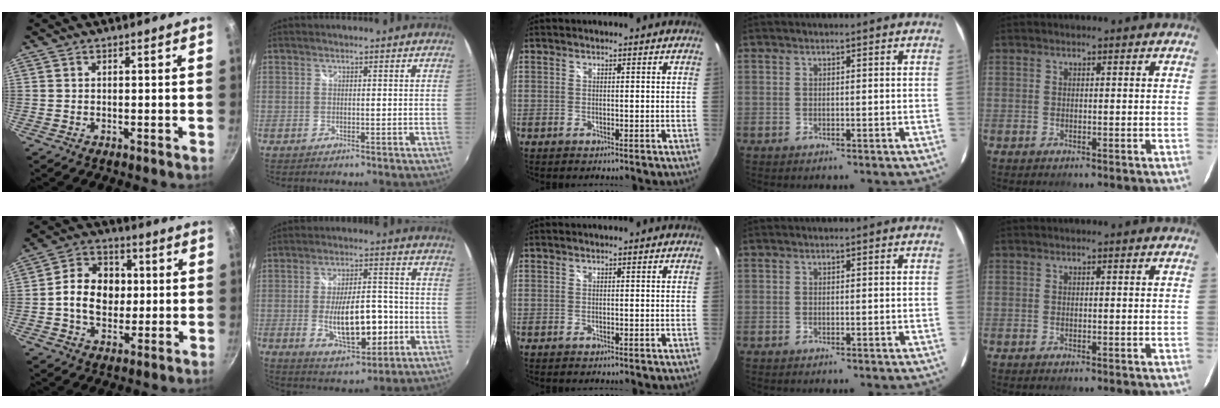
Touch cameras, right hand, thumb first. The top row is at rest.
{"thumb": {"total": 11.5, "force": [0.1, 9.0, 7.2], "torque": [-0.093, 0.014, -0.010]}, "index": {"total": 13.5, "force": [-3.1, 5.6, 11.9], "torque": [-0.210, -0.004, -0.032]}}